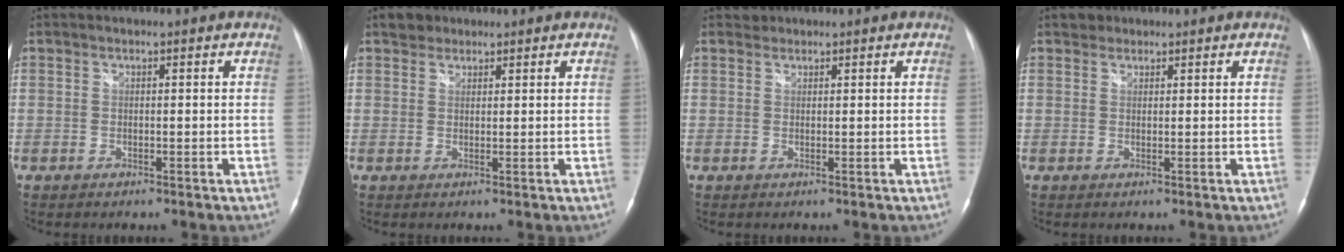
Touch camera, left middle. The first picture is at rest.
{"total": 2.2, "force": [1.6, 1.5, 0.1], "torque": [-0.001, 0.010, 0.023]}
{"total": 0.8, "force": [0.7, 0.4, -0.2], "torque": [0.004, 0.004, 0.009]}
{"total": 1.4, "force": [1.0, 1.0, 0.0], "torque": [0.007, 0.007, 0.011]}